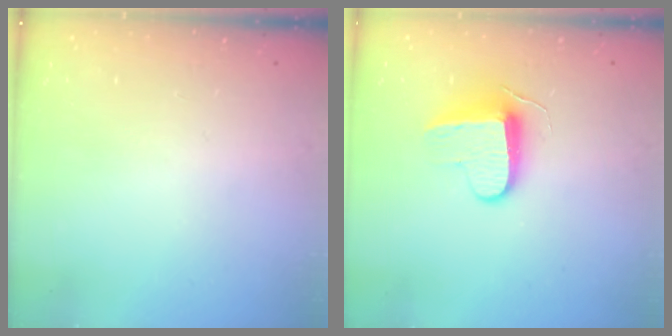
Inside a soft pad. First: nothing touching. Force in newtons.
{"total": 9.2, "press": 9.2, "slide": 0.7}